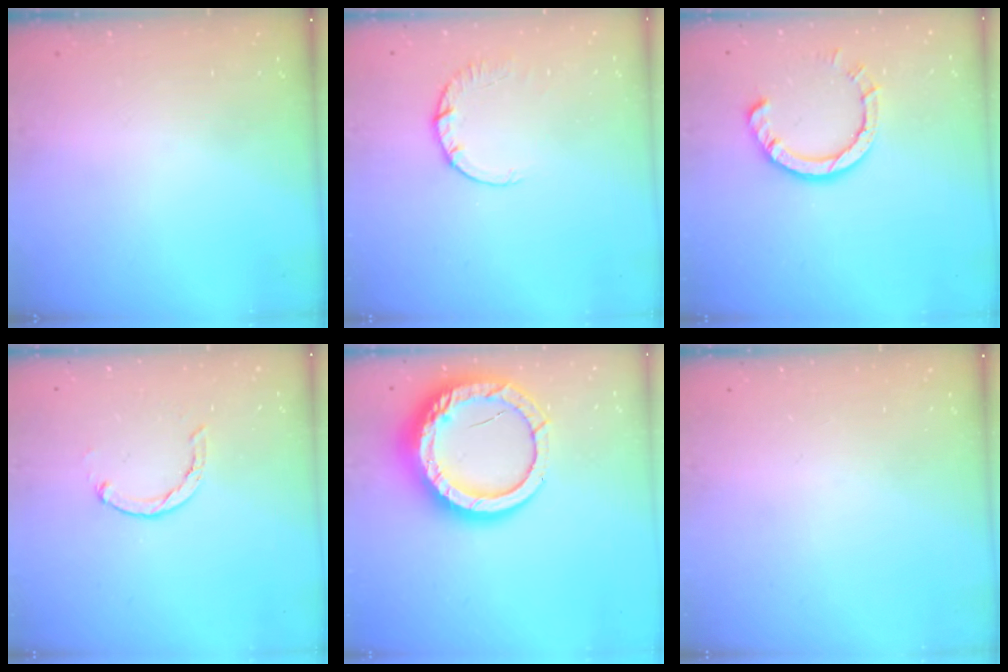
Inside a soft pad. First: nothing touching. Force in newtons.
{"total": 2.4, "press": 2.4, "slide": 0.2}
{"total": 7.5, "press": 7.4, "slide": 0.9}
{"total": 2.0, "press": 2.0, "slide": 0.4}
{"total": 21.8, "press": 21.7, "slide": 2.1}
{"total": 0.0}